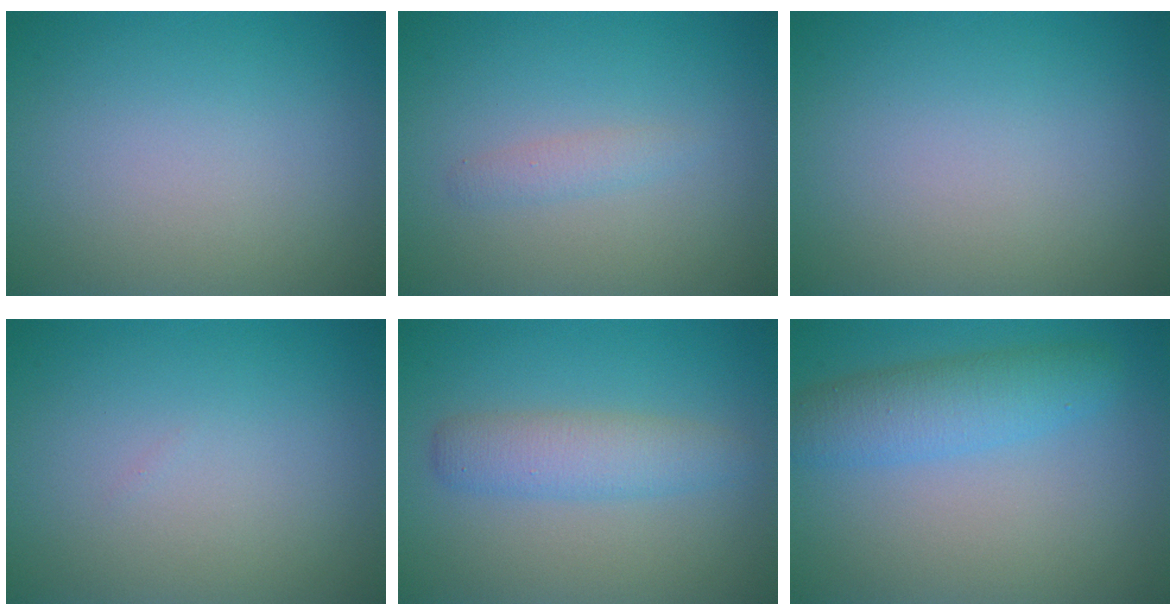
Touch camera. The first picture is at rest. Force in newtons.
{"total": 1.1, "press": 1.1, "slide": 0.0}
{"total": 0.0}
{"total": 0.0}
{"total": 3.2, "press": 3.2, "slide": 0.1}
{"total": 4.2, "press": 4.2, "slide": 0.2}